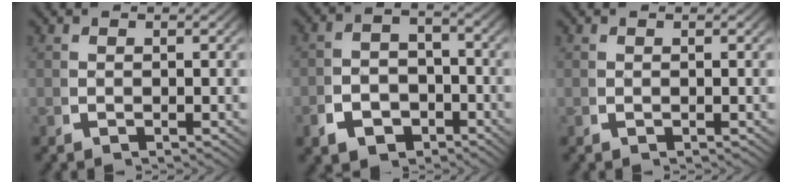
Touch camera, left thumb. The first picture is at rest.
{"total": 5.6, "force": [-2.2, 4.2, 3.0], "torque": [-0.052, -0.021, -0.031]}
{"total": 0.0}